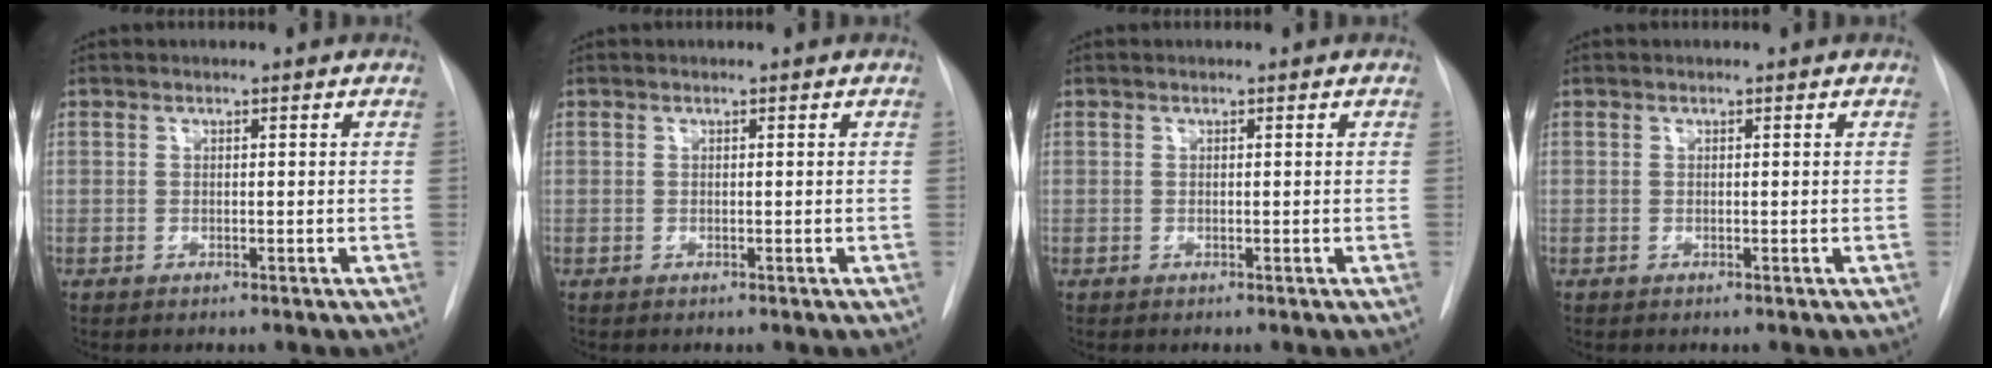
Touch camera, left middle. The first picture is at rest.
{"total": 0.0}
{"total": 0.0}
{"total": 0.0}